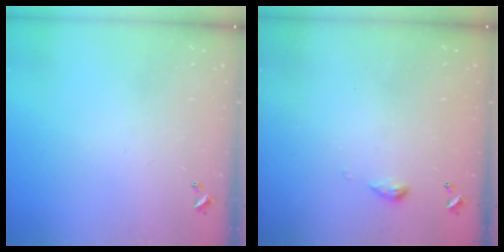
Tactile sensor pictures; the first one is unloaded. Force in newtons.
{"total": 4.0, "press": 4.0, "slide": 0.6}